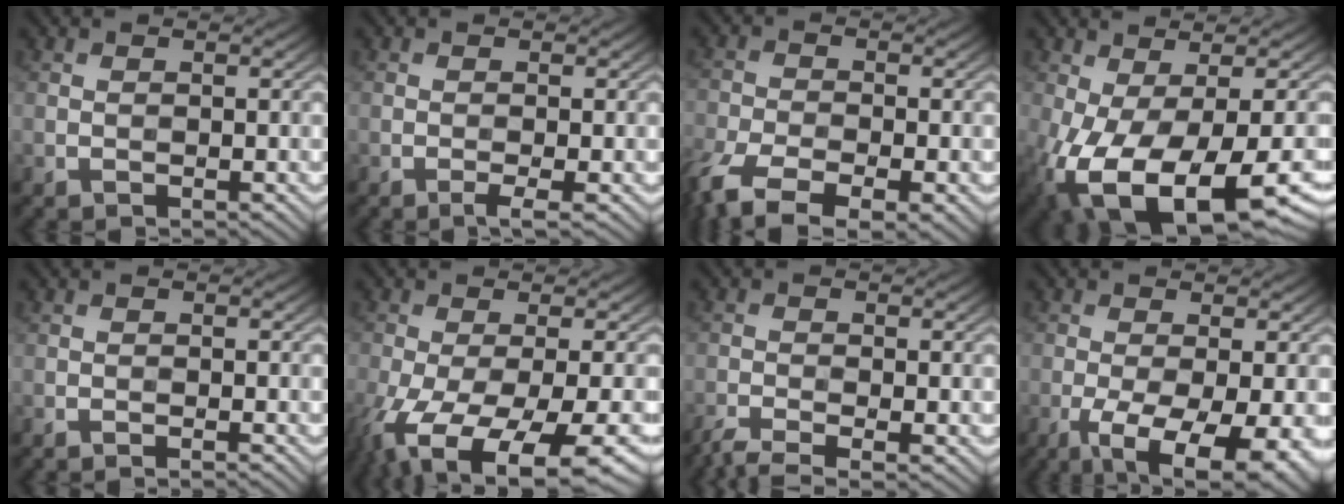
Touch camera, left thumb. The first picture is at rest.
{"total": 1.4, "force": [-0.7, 0.0, 1.2], "torque": [-0.021, 0.001, -0.017]}
{"total": 9.7, "force": [-6.5, 3.7, 6.3], "torque": [-0.138, -0.026, -0.122]}
{"total": 13.6, "force": [-5.4, 5.7, 11.1], "torque": [-0.238, -0.057, -0.067]}
{"total": 1.1, "force": [-0.9, 0.1, 0.6], "torque": [-0.001, -0.001, -0.021]}
{"total": 13.8, "force": [-7.4, 4.7, 10.7], "torque": [-0.229, -0.053, -0.102]}
{"total": 3.9, "force": [-3.1, 0.6, 2.4], "torque": [-0.044, -0.010, -0.070]}
{"total": 10.6, "force": [-5.0, 3.5, 8.6], "torque": [-0.150, -0.022, -0.070]}